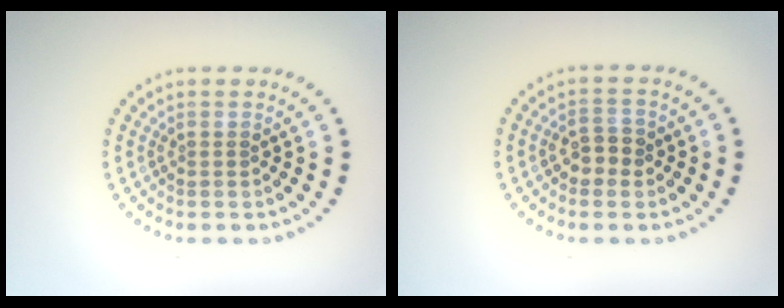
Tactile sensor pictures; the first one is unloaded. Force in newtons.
{"total": 2.1, "press": 2.1, "slide": 0.4}